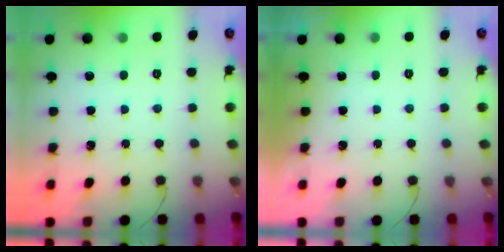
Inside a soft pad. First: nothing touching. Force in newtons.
{"total": 0.0}